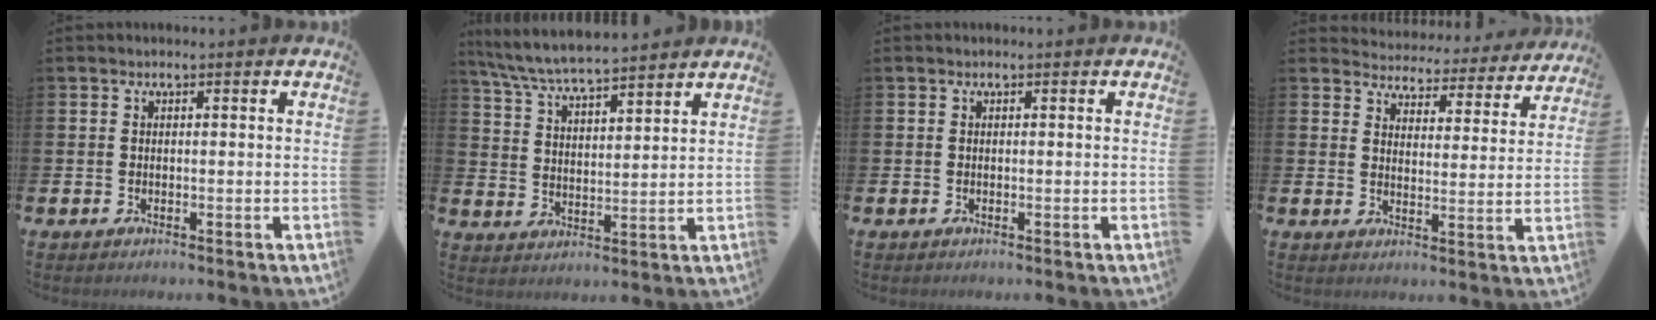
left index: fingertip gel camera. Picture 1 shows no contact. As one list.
[{"total": 6.7, "force": [6.5, 0.3, 1.6], "torque": [-0.058, -0.036, 0.115]}, {"total": 0.0}, {"total": 4.6, "force": [4.5, 0.9, -0.1], "torque": [-0.011, -0.046, 0.071]}]